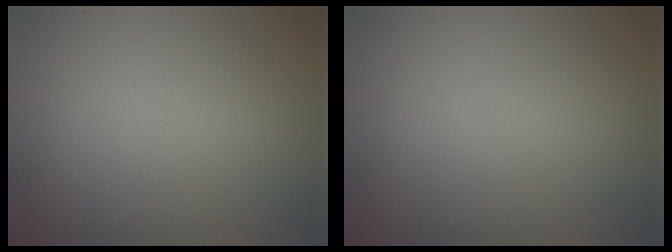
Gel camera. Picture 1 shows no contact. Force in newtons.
{"total": 0.0}